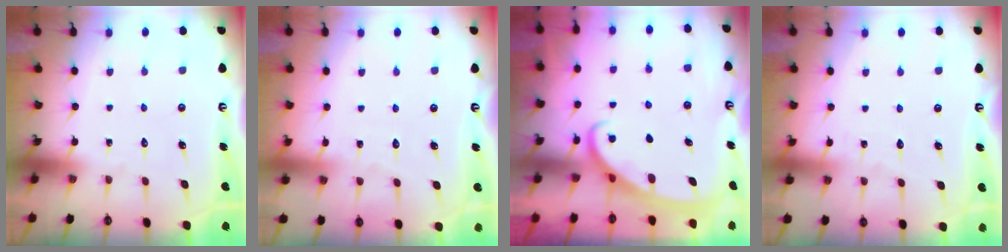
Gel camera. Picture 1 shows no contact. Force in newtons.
{"total": 2.6, "press": 2.6, "slide": 0.4}
{"total": 2.7, "press": 2.6, "slide": 0.3}
{"total": 2.2, "press": 2.2, "slide": 0.2}